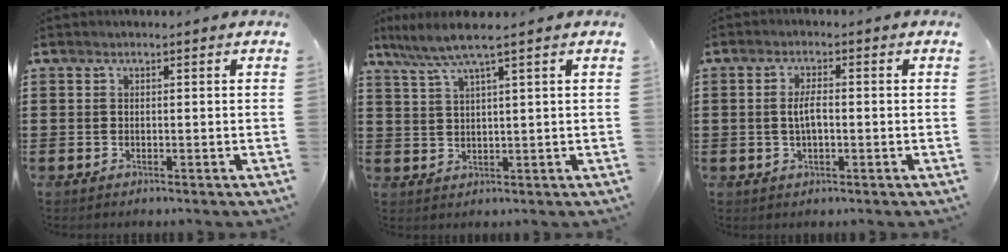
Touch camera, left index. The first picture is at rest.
{"total": 5.0, "force": [3.3, -0.2, 3.7], "torque": [-0.083, -0.006, 0.055]}
{"total": 3.2, "force": [-0.1, 1.0, 3.0], "torque": [-0.063, -0.002, -0.005]}